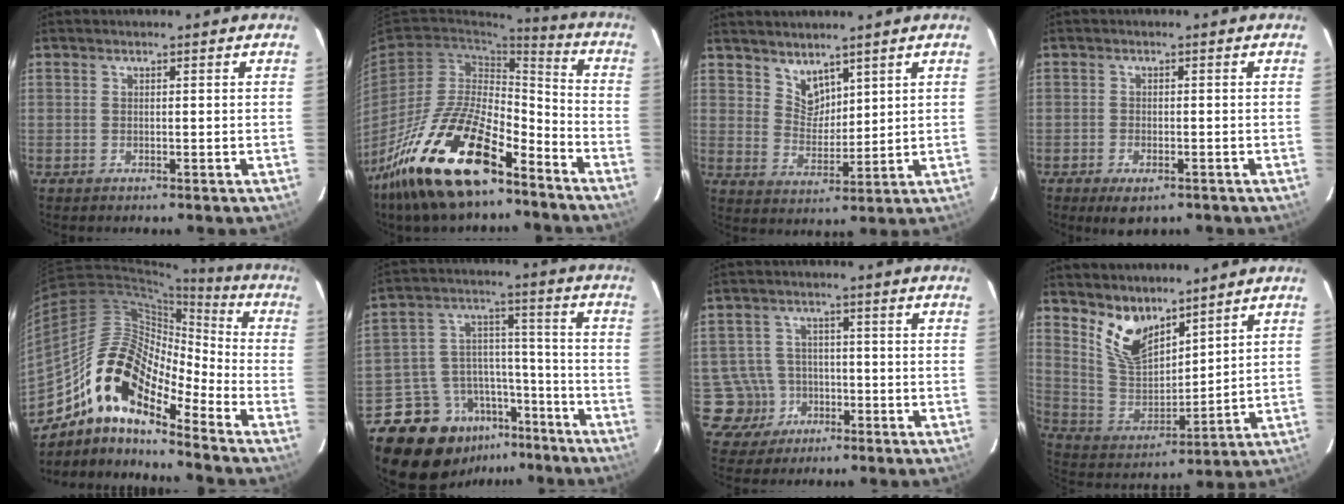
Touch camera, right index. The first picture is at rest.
{"total": 22.8, "force": [-15.0, 8.7, 14.8], "torque": [-0.282, -0.008, -0.261]}
{"total": 5.4, "force": [4.3, 3.0, 1.4], "torque": [-0.015, 0.001, 0.086]}
{"total": 4.4, "force": [-2.8, 2.2, 2.7], "torque": [-0.064, -0.015, -0.046]}
{"total": 17.1, "force": [-11.1, 6.4, 11.3], "torque": [-0.192, 0.003, -0.228]}
{"total": 16.8, "force": [-11.5, 10.7, 5.9], "torque": [-0.129, 0.058, -0.163]}
{"total": 6.7, "force": [-2.5, 6.2, 0.0], "torque": [-0.018, 0.026, -0.039]}
{"total": 10.9, "force": [8.0, 4.9, 5.5], "torque": [-0.109, -0.005, 0.168]}